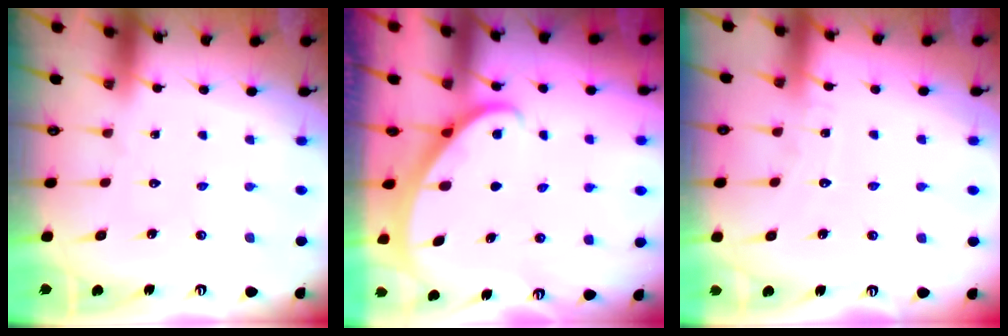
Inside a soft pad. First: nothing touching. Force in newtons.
{"total": 1.8, "press": 1.8, "slide": 0.1}
{"total": 4.6, "press": 4.6, "slide": 0.5}